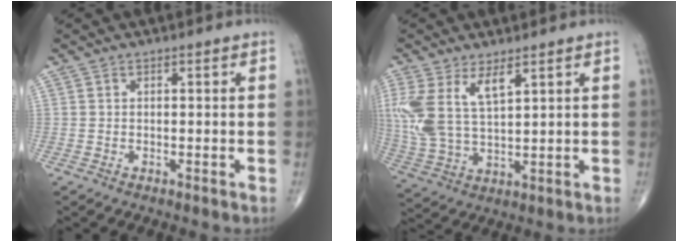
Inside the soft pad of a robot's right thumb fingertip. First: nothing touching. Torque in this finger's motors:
{"motor_torque": [-0.17, 0.57, 0.89, 0.78, 0.14]}